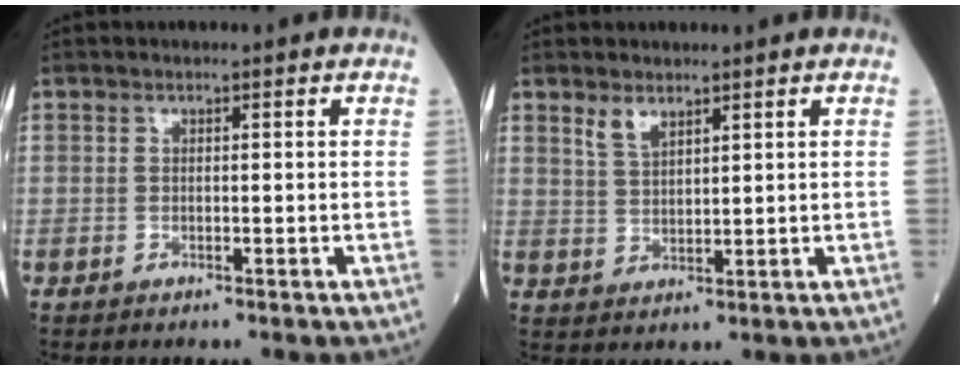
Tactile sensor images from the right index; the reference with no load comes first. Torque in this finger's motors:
{"motor_torque": [0.34, 0.37, 0.06, 0.05]}